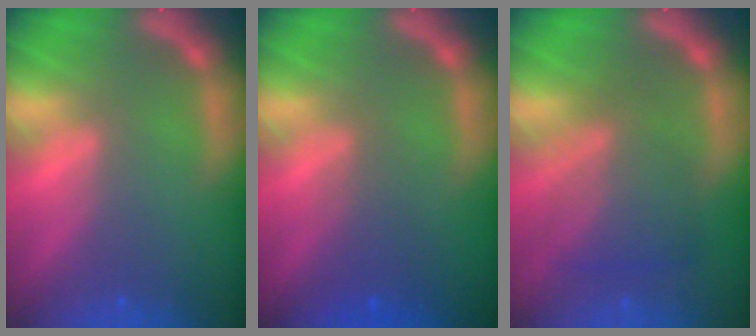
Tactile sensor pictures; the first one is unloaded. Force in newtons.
{"total": 2.5}
{"total": 5.5}